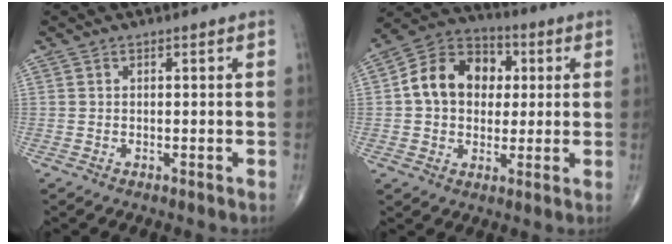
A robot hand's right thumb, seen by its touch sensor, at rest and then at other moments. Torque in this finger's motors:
{"motor_torque": [0.13, 0.14, 0.38, 0.06, 0.11]}